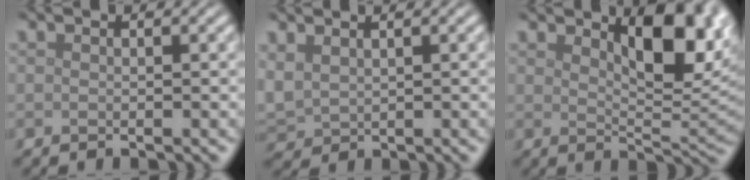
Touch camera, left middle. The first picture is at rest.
{"total": 2.2, "force": [1.2, 1.4, 1.2], "torque": [-0.039, 0.002, 0.031]}
{"total": 7.6, "force": [3.0, 3.4, 6.1], "torque": [-0.089, -0.006, 0.046]}